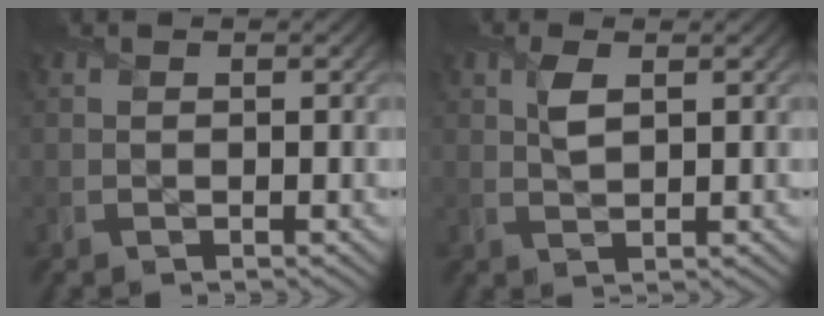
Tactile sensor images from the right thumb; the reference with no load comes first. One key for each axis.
{"total": 2.4, "fx": 1.0, "fy": 1.1, "fz": 2.0, "tx": -0.045, "ty": 0.001, "tz": 0.020}